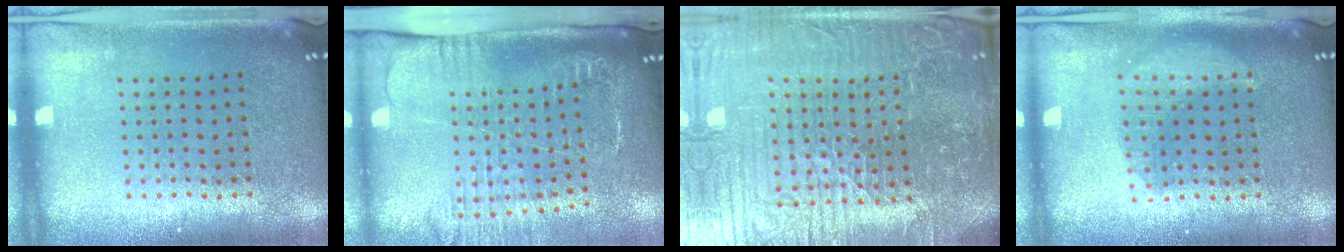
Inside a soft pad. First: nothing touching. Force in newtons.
{"total": 2.7, "press": 2.1, "slide": 1.7}
{"total": 7.1, "press": 6.5, "slide": 2.9}
{"total": 1.4, "press": 1.4, "slide": 0.2}